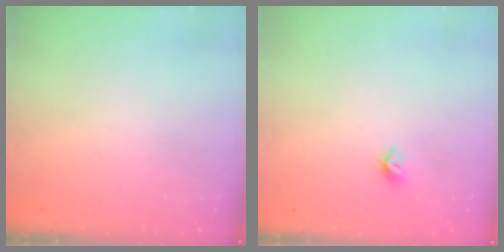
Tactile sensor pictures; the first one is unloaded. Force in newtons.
{"total": 5.5, "press": 5.5, "slide": 0.5}